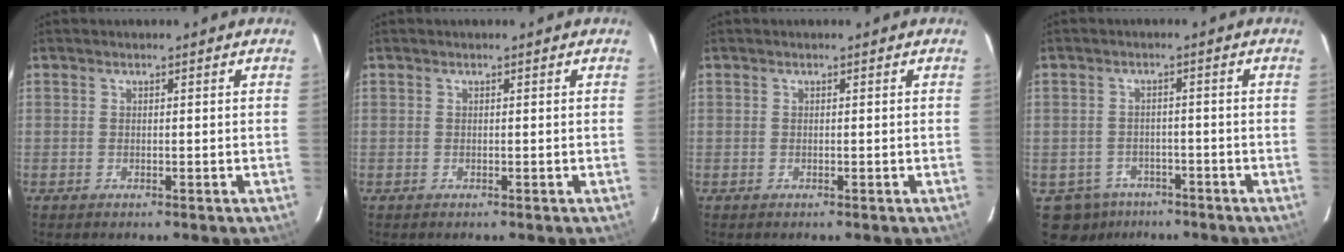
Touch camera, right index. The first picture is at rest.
{"total": 0.0}
{"total": 0.0}
{"total": 7.2, "force": [-4.1, 5.9, 0.8], "torque": [-0.015, 0.005, -0.052]}